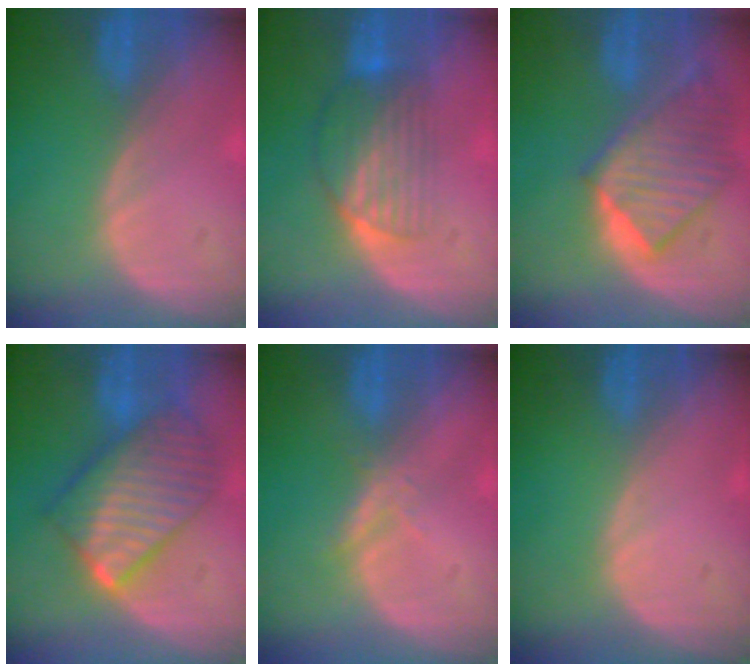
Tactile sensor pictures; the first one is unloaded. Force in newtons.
{"total": 6.7, "press": 5.9, "slide": 3.1}
{"total": 9.4, "press": 8.3, "slide": 4.6}
{"total": 9.8, "press": 9.8, "slide": 0.9}
{"total": 1.7, "press": 1.7, "slide": 0.1}
{"total": 0.0}